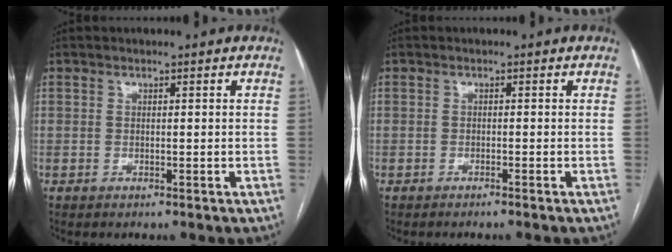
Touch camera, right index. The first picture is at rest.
{"total": 1.6, "force": [-1.3, -0.3, 0.8], "torque": [-0.010, 0.003, -0.017]}